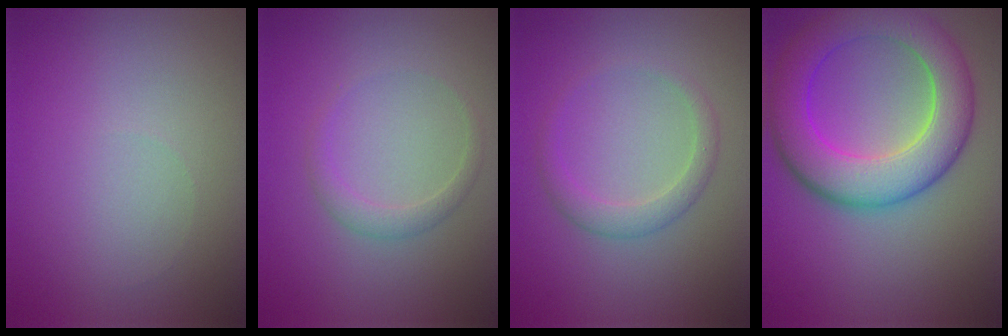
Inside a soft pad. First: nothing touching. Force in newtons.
{"total": 1.5, "press": 1.5, "slide": 0.0}
{"total": 2.1, "press": 2.1, "slide": 0.1}
{"total": 8.0, "press": 8.0, "slide": 0.4}